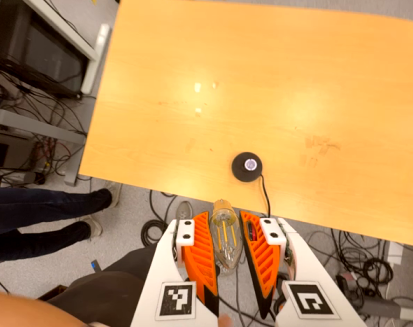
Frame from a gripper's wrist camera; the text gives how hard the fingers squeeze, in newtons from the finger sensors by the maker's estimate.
{"total": 13.3, "left": 13.9, "right": 12.7}